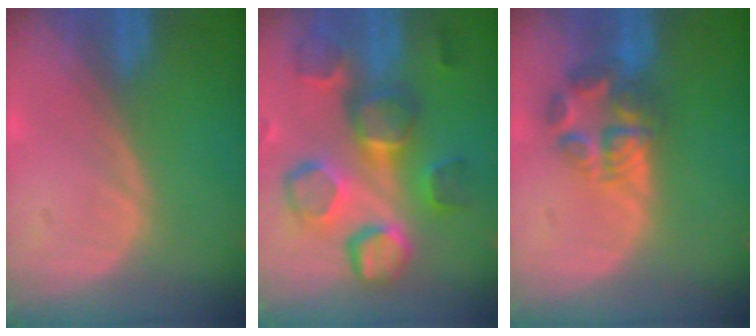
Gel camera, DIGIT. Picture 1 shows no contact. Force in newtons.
{"total": 11.0, "press": 10.6, "slide": 3.0}
{"total": 6.0, "press": 5.9, "slide": 0.8}